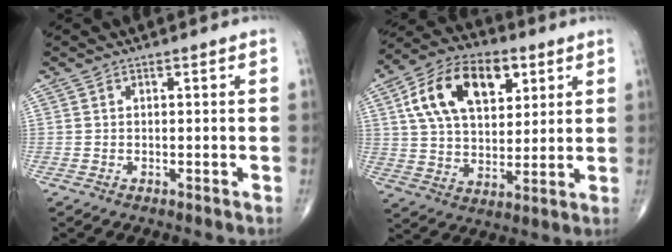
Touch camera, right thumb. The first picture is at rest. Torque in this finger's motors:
{"motor_torque": [0.28, 0.46, 0.20, 0.00, 0.35]}